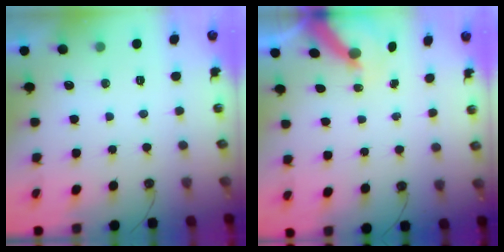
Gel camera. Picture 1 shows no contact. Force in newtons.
{"total": 5.8, "press": 5.8, "slide": 0.4}